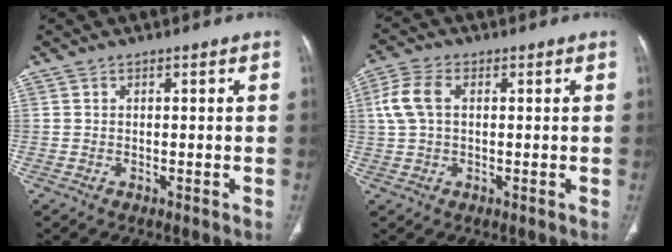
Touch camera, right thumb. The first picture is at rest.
{"total": 6.2, "force": [1.1, 3.8, 4.8], "torque": [-0.118, 0.016, 0.022]}